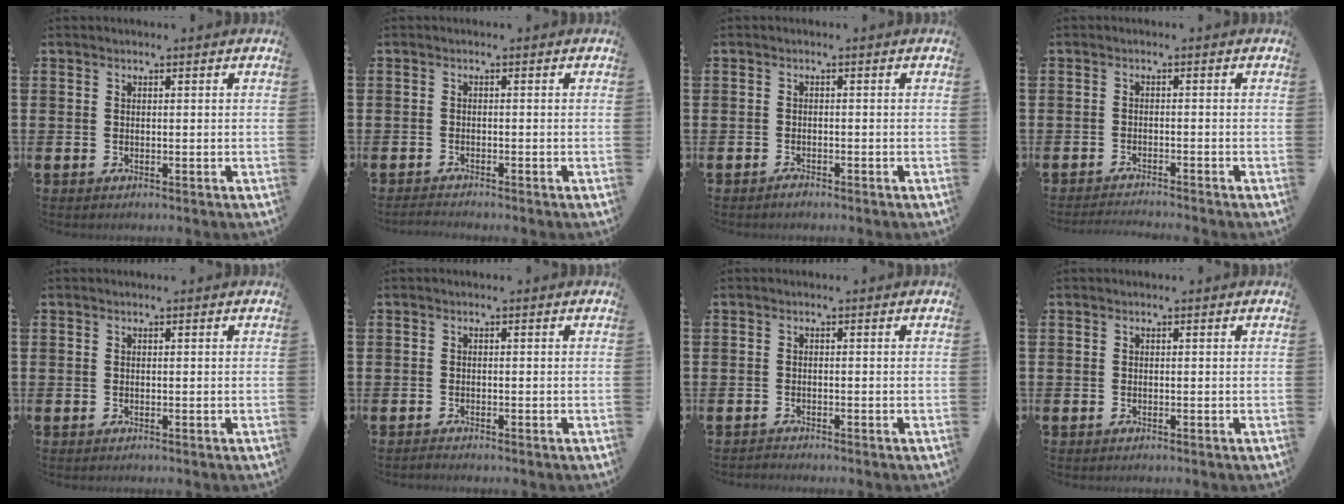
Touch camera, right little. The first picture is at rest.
{"total": 1.0, "force": [-0.9, 0.0, 0.3], "torque": [-0.006, 0.000, -0.019]}
{"total": 0.8, "force": [-0.7, 0.2, 0.2], "torque": [-0.005, -0.002, -0.014]}
{"total": 1.4, "force": [-1.4, -0.2, 0.1], "torque": [-0.002, 0.001, -0.027]}
{"total": 0.0}
{"total": 0.0}
{"total": 0.0}
{"total": 0.0}